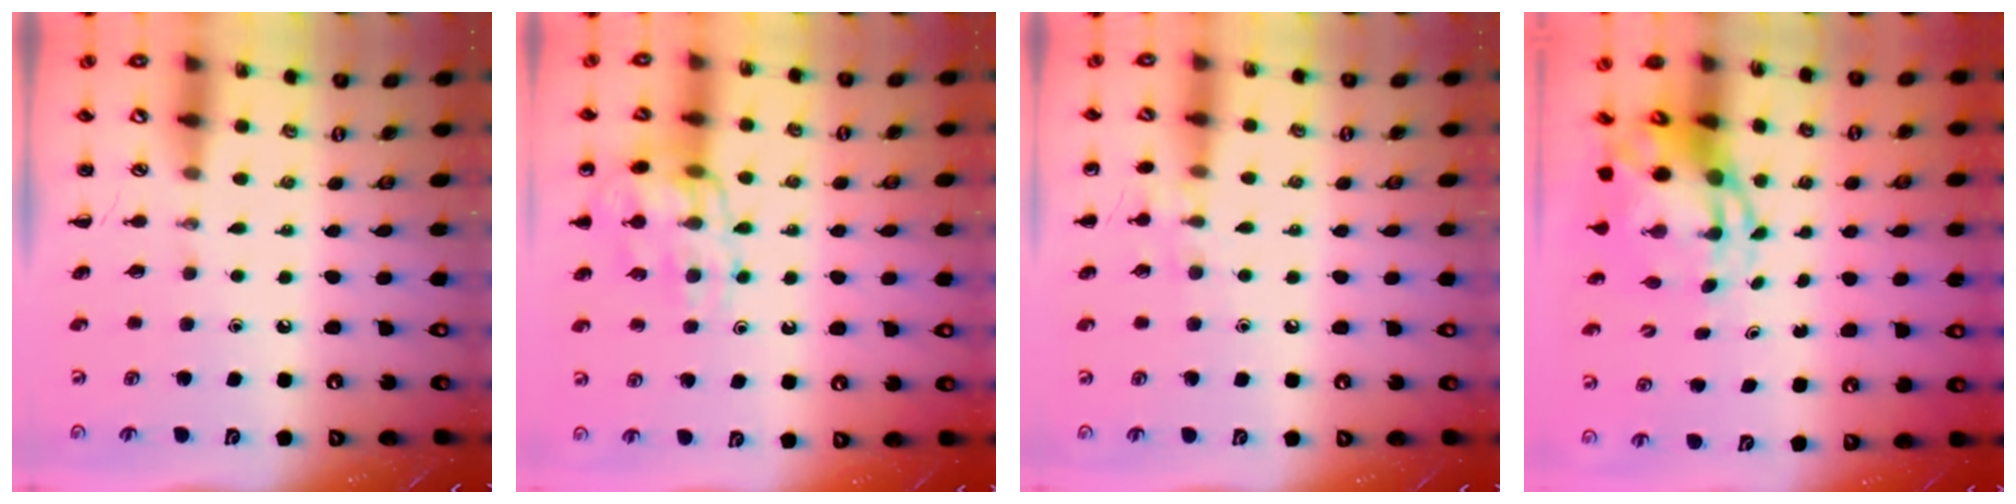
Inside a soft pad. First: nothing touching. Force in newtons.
{"total": 14.5, "press": 14.3, "slide": 1.9}
{"total": 7.2, "press": 7.0, "slide": 1.8}
{"total": 5.1, "press": 4.9, "slide": 1.7}